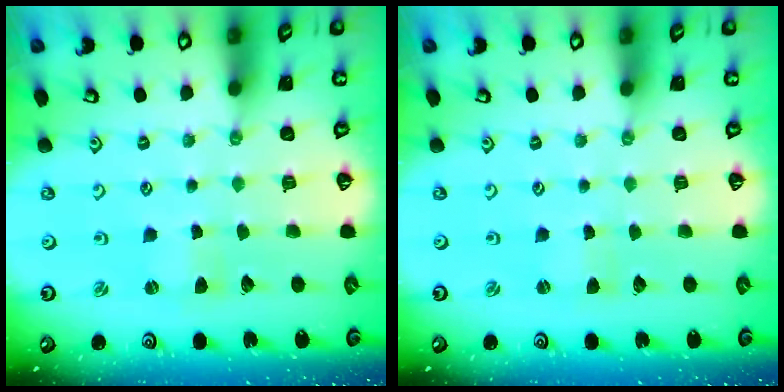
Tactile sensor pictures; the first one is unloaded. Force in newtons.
{"total": 0.8, "press": 0.8, "slide": 0.0}